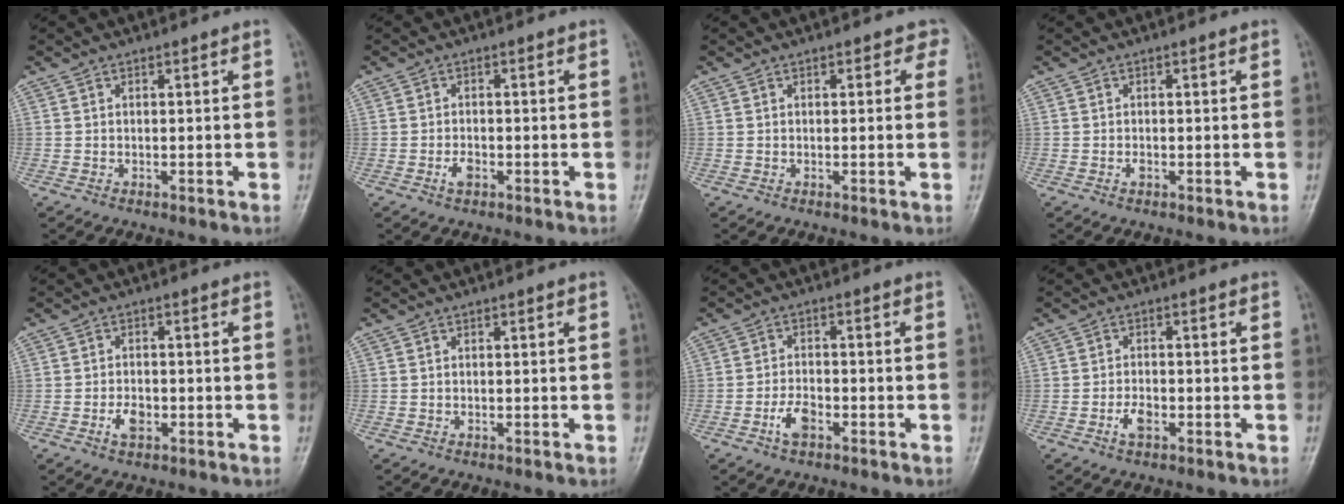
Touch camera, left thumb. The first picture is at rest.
{"total": 2.1, "force": [-1.0, 1.2, 1.5], "torque": [-0.028, 0.004, -0.020]}
{"total": 2.3, "force": [1.1, 1.6, 1.3], "torque": [0.013, 0.002, 0.004]}
{"total": 0.9, "force": [-0.3, 0.5, 0.6], "torque": [-0.011, -0.001, -0.007]}
{"total": 3.3, "force": [-1.3, 2.0, 2.3], "torque": [-0.037, 0.005, -0.024]}
{"total": 0.0}
{"total": 4.1, "force": [-2.1, 2.1, 2.8], "torque": [-0.053, 0.015, -0.041]}
{"total": 3.0, "force": [-1.4, 1.6, 2.2], "torque": [-0.040, 0.007, -0.028]}